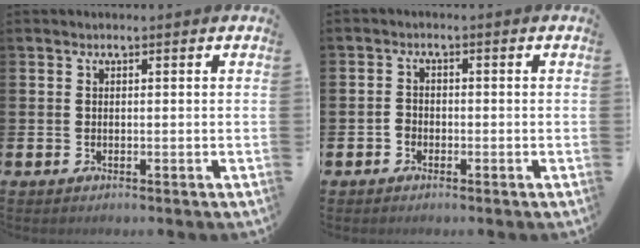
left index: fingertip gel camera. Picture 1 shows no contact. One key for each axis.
{"total": 1.7, "fx": -1.2, "fy": 1.3, "fz": 0.1, "tx": -0.005, "ty": 0.005, "tz": -0.027}